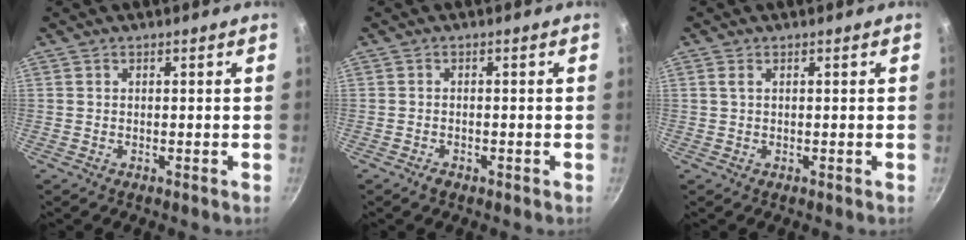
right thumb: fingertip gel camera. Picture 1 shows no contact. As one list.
[{"total": 1.6, "force": [-1.0, 0.9, 0.7], "torque": [-0.016, 0.009, -0.016]}, {"total": 0.9, "force": [0.3, 0.4, 0.7], "torque": [-0.015, 0.002, 0.006]}]